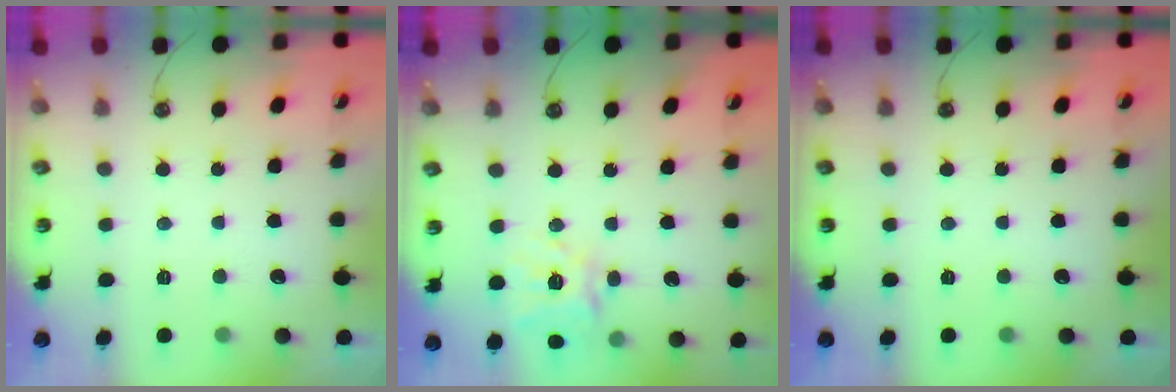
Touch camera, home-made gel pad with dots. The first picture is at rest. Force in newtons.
{"total": 15.2, "press": 15.0, "slide": 1.9}
{"total": 0.0}